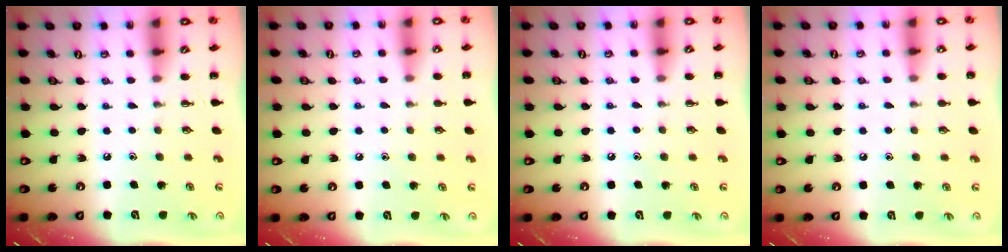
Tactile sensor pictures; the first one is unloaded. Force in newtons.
{"total": 6.2, "press": 5.9, "slide": 1.9}
{"total": 4.6, "press": 4.4, "slide": 1.3}
{"total": 5.9, "press": 5.6, "slide": 1.9}